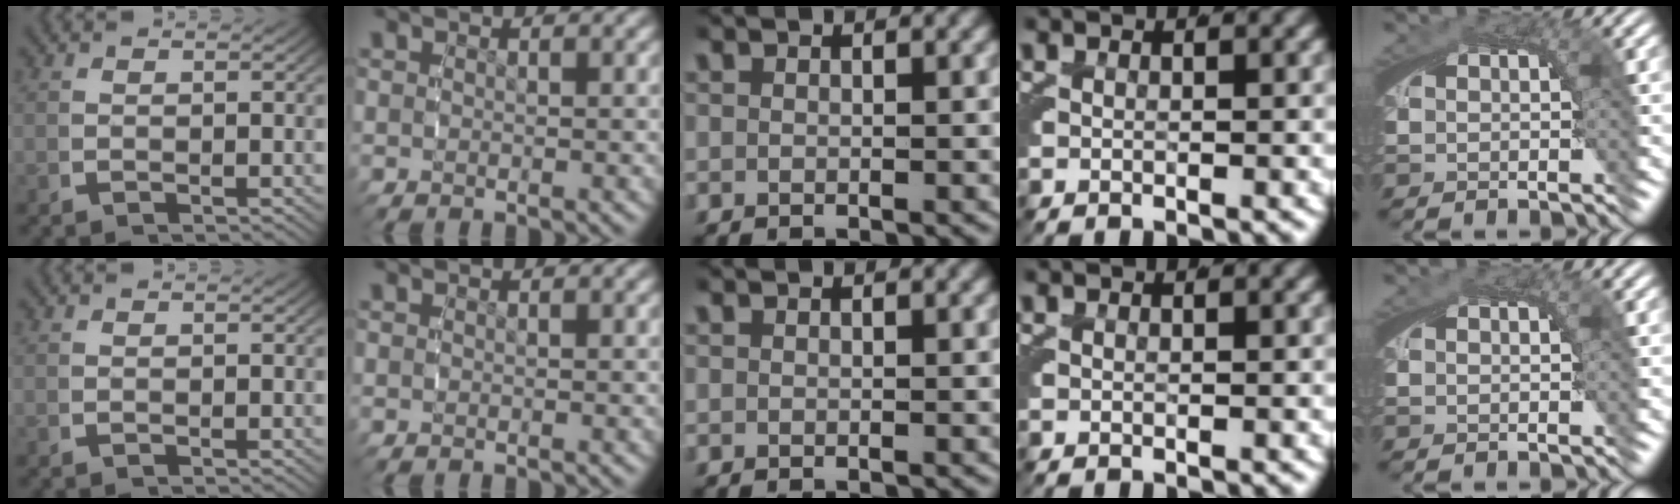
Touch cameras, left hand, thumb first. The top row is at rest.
{"little": {"total": 1.4, "force": [-0.2, -1.3, -0.5], "torque": [0.021, -0.002, 0.003]}}